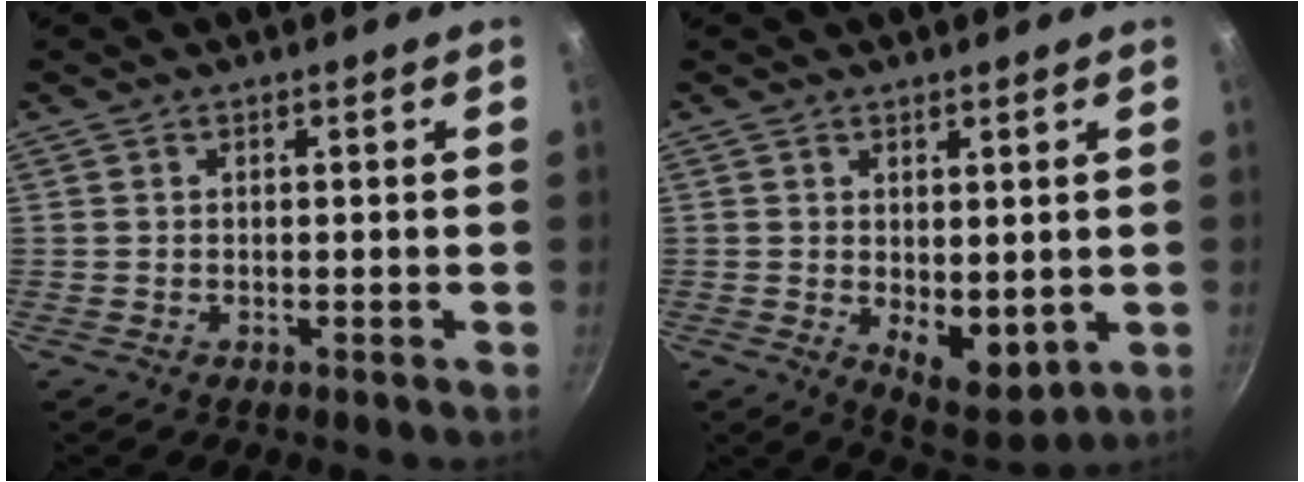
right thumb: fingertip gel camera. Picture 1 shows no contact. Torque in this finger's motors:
{"motor_torque": [-0.71, 0.42, -0.05, -0.26, 0.14]}